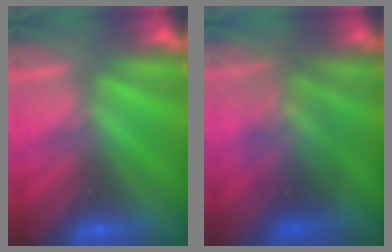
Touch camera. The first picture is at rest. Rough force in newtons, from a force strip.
{"total": 1.7}